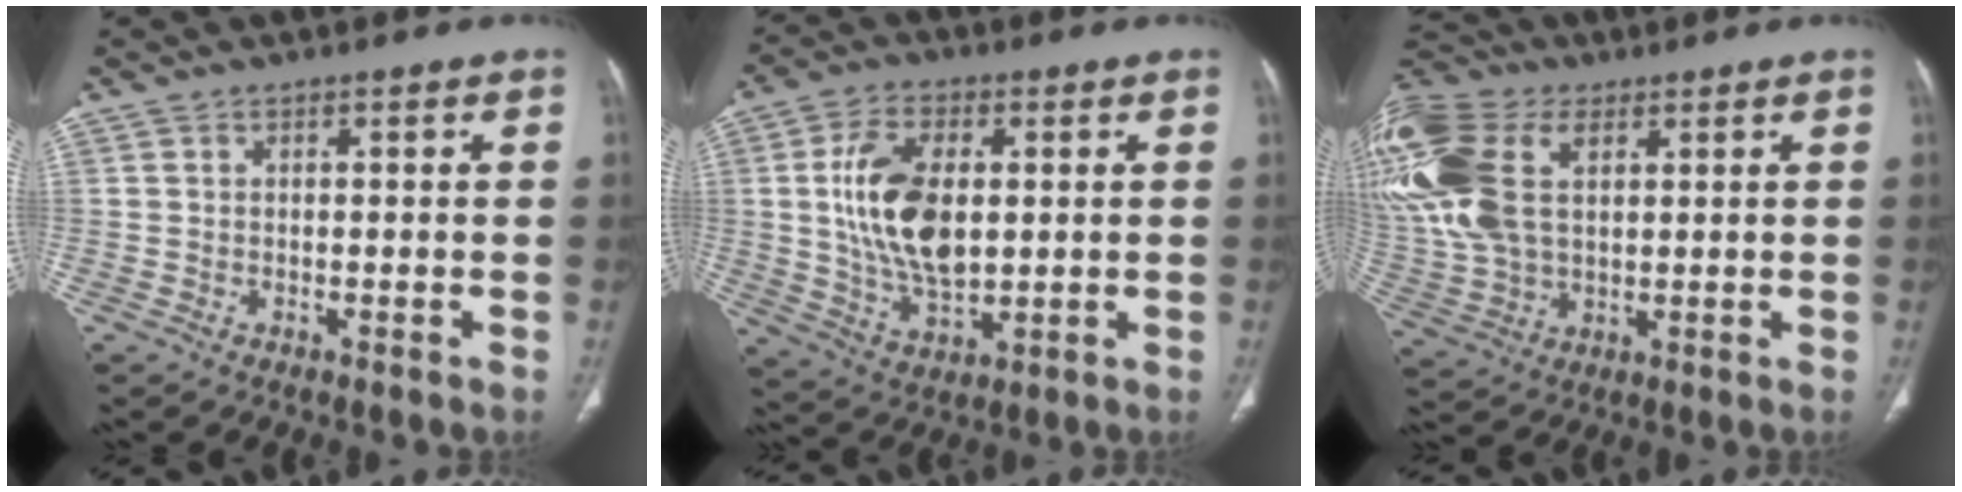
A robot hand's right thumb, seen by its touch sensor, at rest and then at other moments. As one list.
[{"total": 14.8, "force": [1.7, 8.3, 12.1], "torque": [-0.219, -0.007, 0.037]}, {"total": 24.7, "force": [7.6, 15.6, 17.6], "torque": [-0.442, 0.023, 0.149]}]